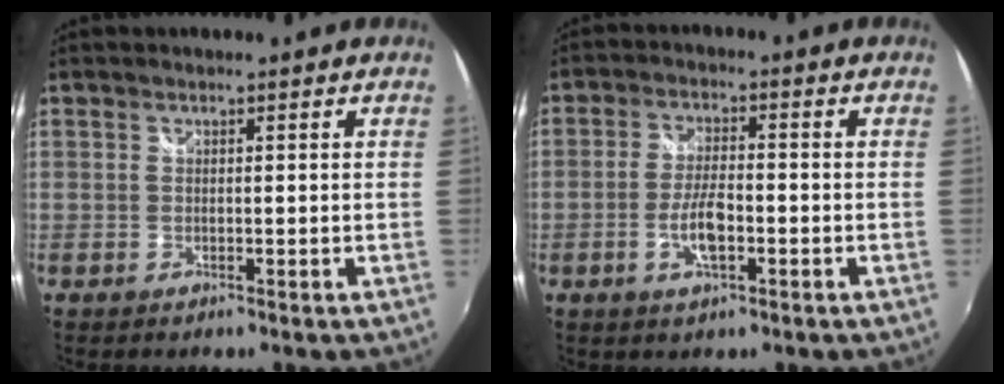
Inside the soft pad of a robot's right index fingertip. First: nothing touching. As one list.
[{"total": 5.9, "force": [-2.1, 1.9, 5.2], "torque": [-0.107, -0.001, -0.039]}]